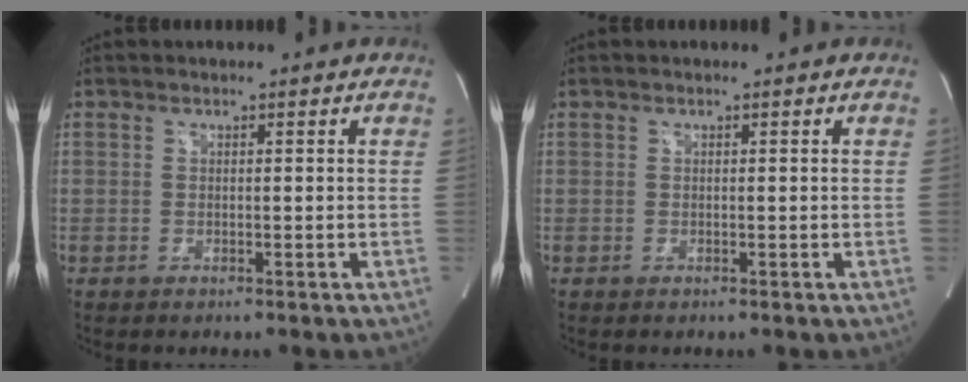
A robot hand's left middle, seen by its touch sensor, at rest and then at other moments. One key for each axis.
{"total": 0.0}